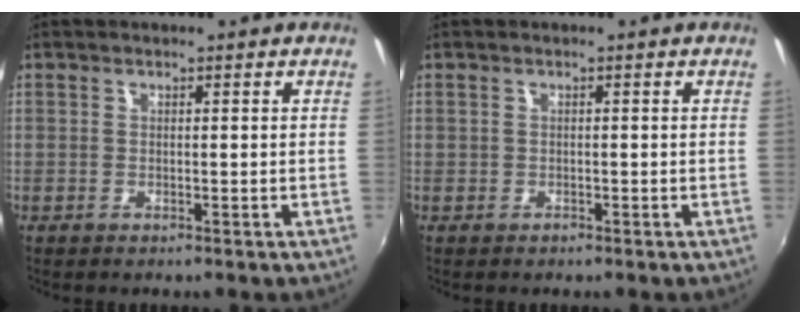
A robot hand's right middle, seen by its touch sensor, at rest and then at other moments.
{"total": 0.6, "force": [-0.4, 0.5, 0.0], "torque": [0.000, -0.003, -0.005]}